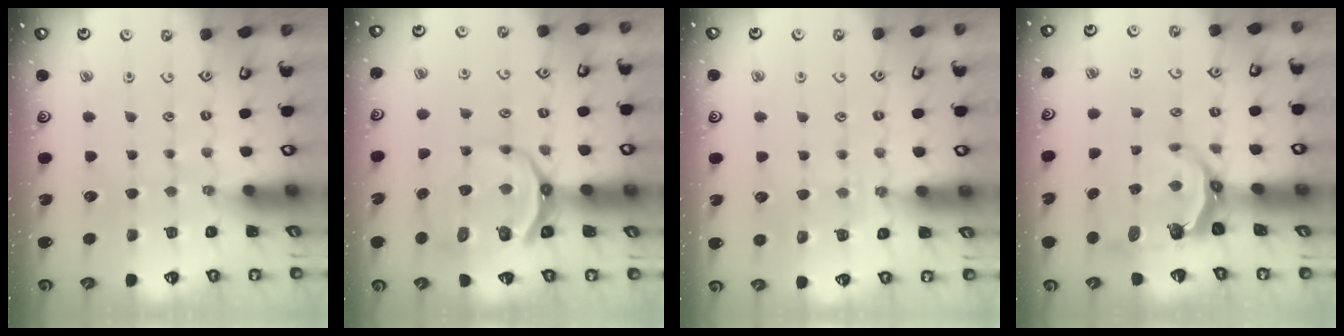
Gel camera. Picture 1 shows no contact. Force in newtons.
{"total": 9.5, "press": 8.8, "slide": 3.6}
{"total": 4.7, "press": 4.6, "slide": 0.5}
{"total": 7.4, "press": 5.9, "slide": 4.6}